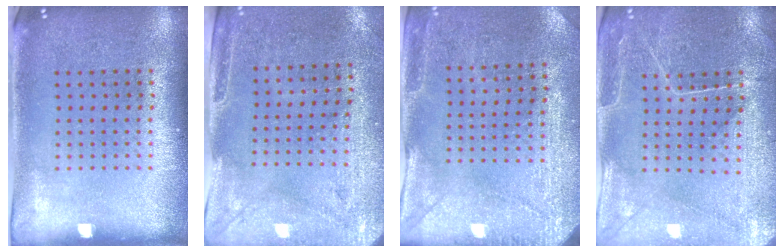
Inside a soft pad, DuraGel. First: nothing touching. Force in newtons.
{"total": 2.9, "press": 2.5, "slide": 1.6}
{"total": 2.9, "press": 2.7, "slide": 1.0}
{"total": 0.7, "press": 0.5, "slide": 0.4}